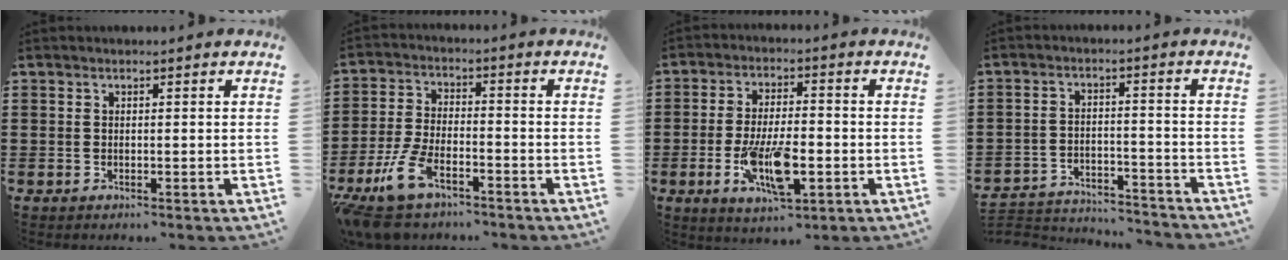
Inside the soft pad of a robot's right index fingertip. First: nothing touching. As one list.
[{"total": 8.6, "force": [-5.8, 3.0, 5.6], "torque": [-0.140, -0.001, -0.115]}, {"total": 10.7, "force": [-3.2, 4.2, 9.3], "torque": [-0.194, -0.009, -0.055]}, {"total": 4.3, "force": [-4.2, 0.6, 0.6], "torque": [-0.023, 0.002, -0.088]}]